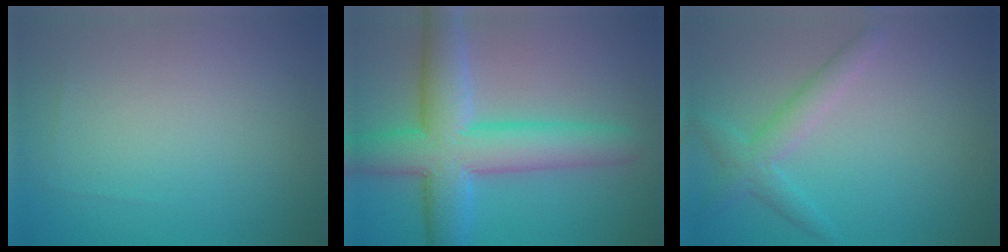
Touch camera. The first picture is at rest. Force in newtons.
{"total": 9.0, "press": 9.0, "slide": 0.3}
{"total": 2.7, "press": 2.7, "slide": 0.1}